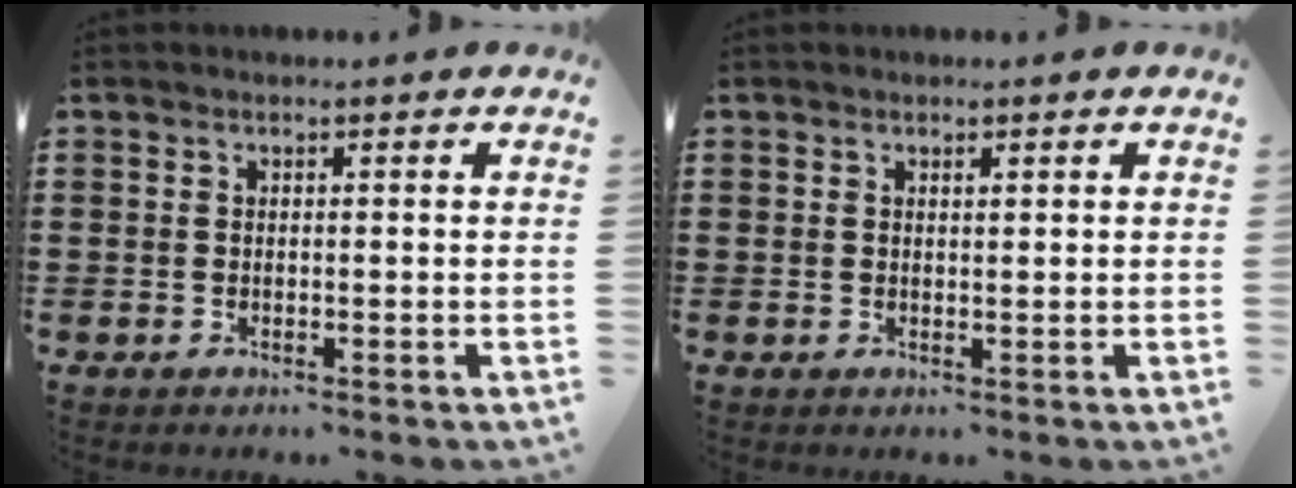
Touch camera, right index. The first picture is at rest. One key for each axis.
{"total": 0.6, "fx": 0.4, "fy": 0.2, "fz": 0.4, "tx": -0.008, "ty": 0.001, "tz": 0.008}